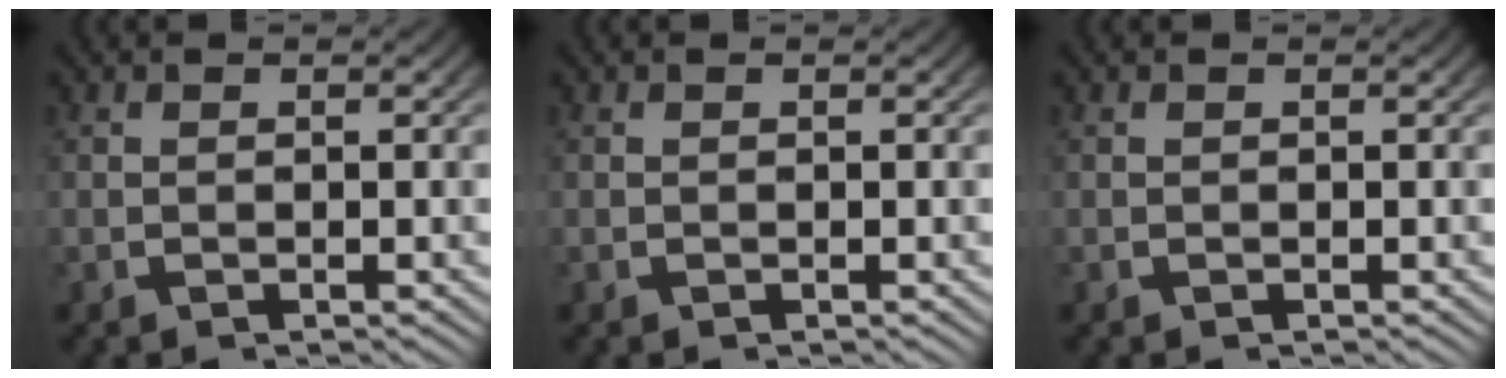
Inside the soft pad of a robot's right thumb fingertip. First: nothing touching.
{"total": 0.0}
{"total": 0.0}